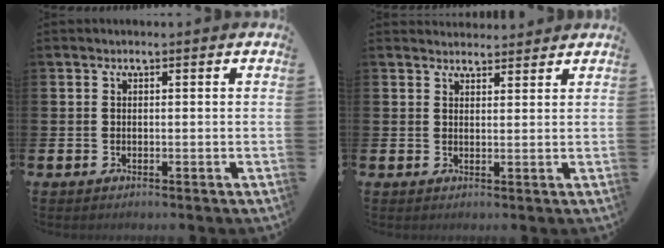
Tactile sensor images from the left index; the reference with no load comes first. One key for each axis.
{"total": 2.5, "fx": 2.4, "fy": 0.6, "fz": -0.1, "tx": 0.011, "ty": -0.015, "tz": 0.042}